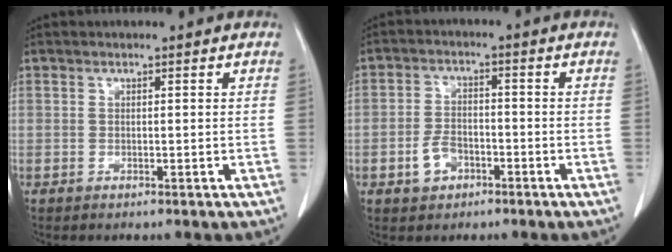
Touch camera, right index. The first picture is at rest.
{"total": 4.4, "force": [-2.2, 3.0, 2.4], "torque": [-0.049, 0.007, -0.035]}